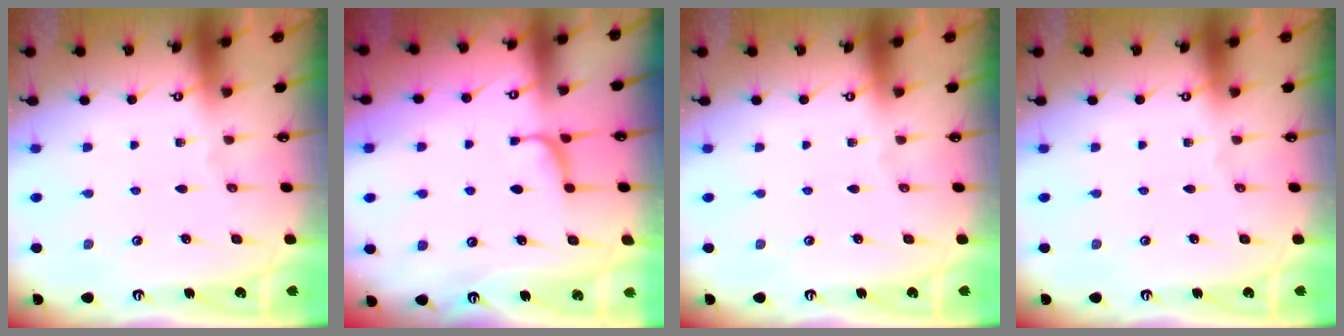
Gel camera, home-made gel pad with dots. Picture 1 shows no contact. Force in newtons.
{"total": 2.0, "press": 1.9, "slide": 0.4}
{"total": 0.0}
{"total": 0.0}